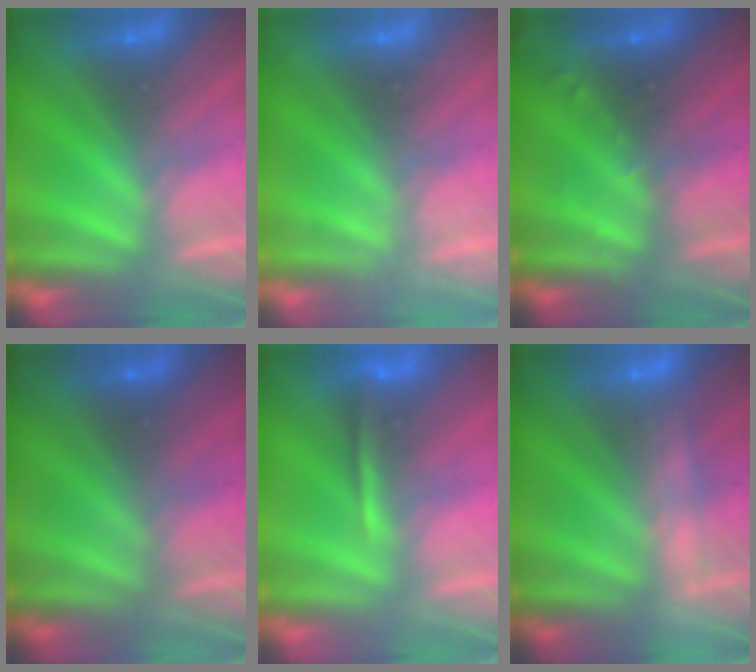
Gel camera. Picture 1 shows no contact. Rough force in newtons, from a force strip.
{"total": 2.1}
{"total": 2.9}
{"total": 1.8}
{"total": 1.3}
{"total": 2.3}